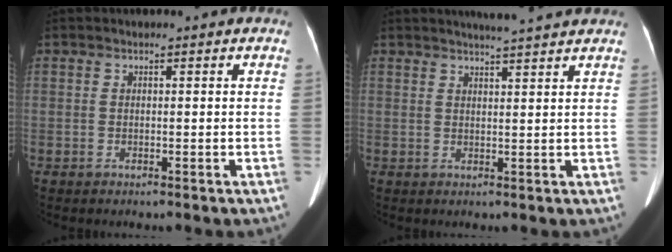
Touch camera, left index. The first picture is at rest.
{"total": 7.0, "force": [6.4, -0.2, 2.9], "torque": [-0.048, 0.016, 0.081]}